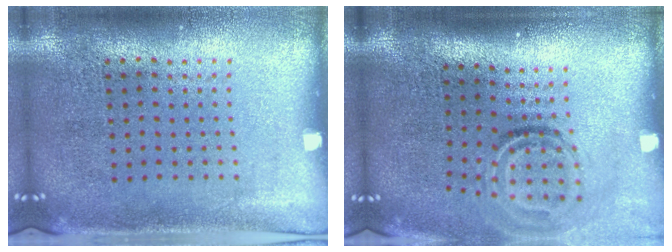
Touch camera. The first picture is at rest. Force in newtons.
{"total": 1.9, "press": 1.1, "slide": 1.5}